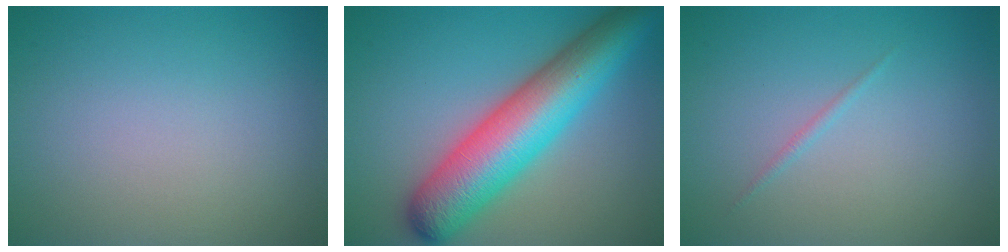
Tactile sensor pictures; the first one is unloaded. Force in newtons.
{"total": 10.1, "press": 10.1, "slide": 0.4}
{"total": 0.5, "press": 0.5, "slide": 0.0}